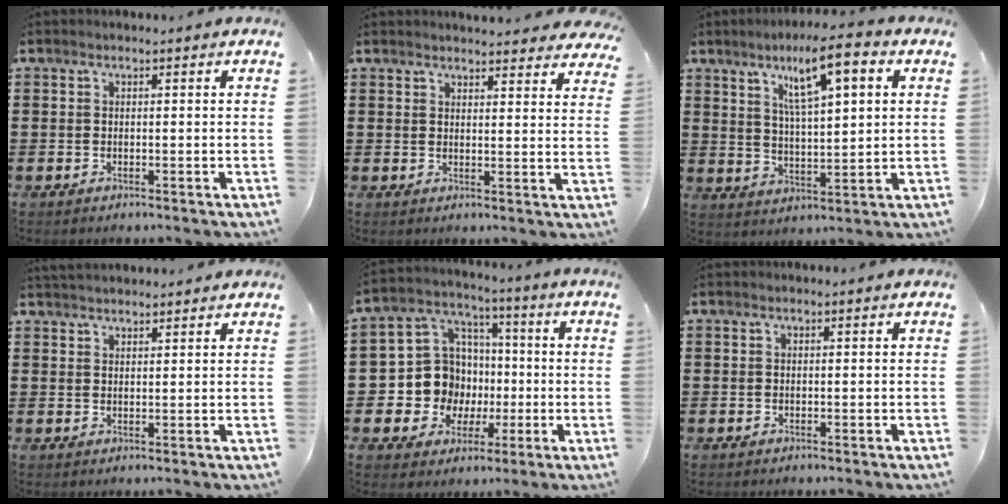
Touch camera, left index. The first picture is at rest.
{"total": 3.4, "force": [3.4, 0.1, 0.4], "torque": [-0.010, -0.015, 0.062]}
{"total": 9.8, "force": [4.9, 1.9, 8.2], "torque": [-0.152, -0.002, 0.079]}
{"total": 2.2, "force": [2.2, 0.1, 0.0], "torque": [-0.007, 0.001, 0.042]}
{"total": 10.9, "force": [-1.1, 10.4, 3.0], "torque": [-0.100, 0.007, -0.010]}
{"total": 0.0}